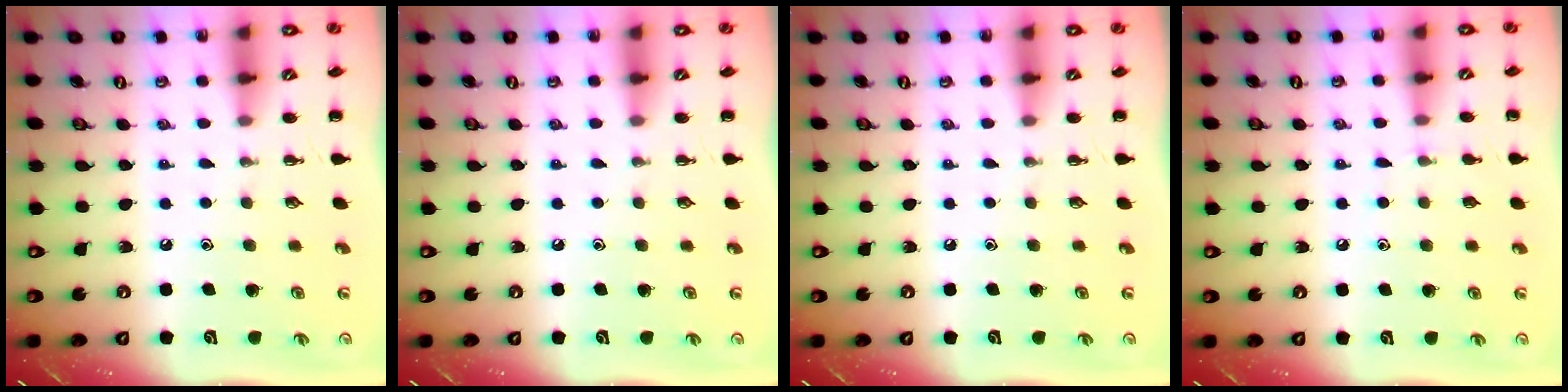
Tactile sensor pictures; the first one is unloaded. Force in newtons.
{"total": 0.0}
{"total": 0.0}
{"total": 3.7, "press": 3.5, "slide": 1.4}